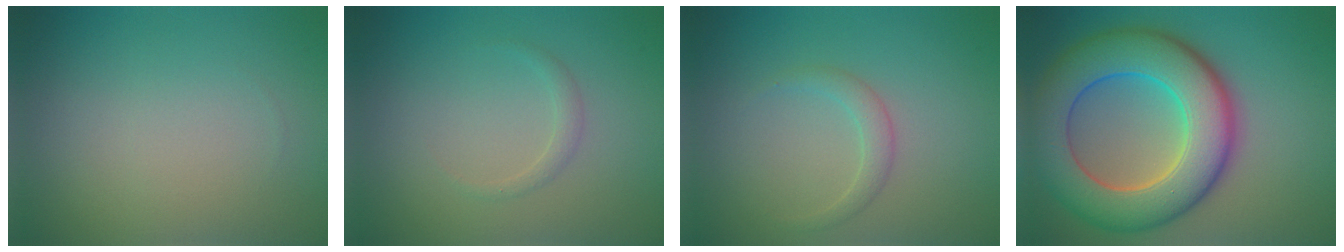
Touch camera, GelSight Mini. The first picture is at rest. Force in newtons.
{"total": 1.0, "press": 1.0, "slide": 0.0}
{"total": 1.6, "press": 1.6, "slide": 0.2}
{"total": 11.3, "press": 11.3, "slide": 0.2}